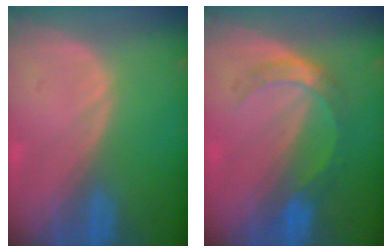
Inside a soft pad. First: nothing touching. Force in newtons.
{"total": 5.4, "press": 4.8, "slide": 2.4}